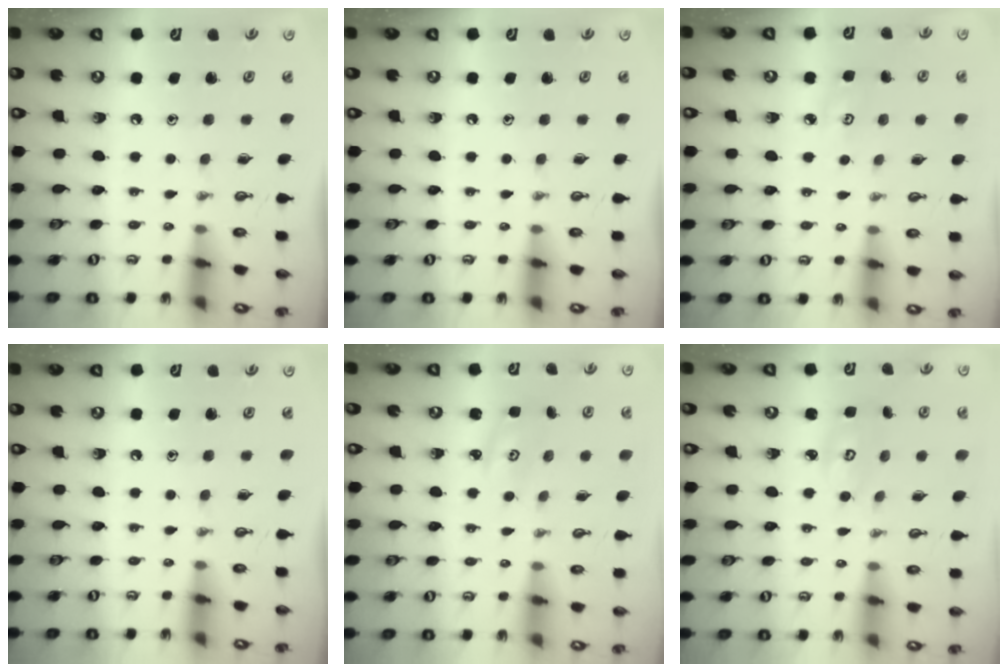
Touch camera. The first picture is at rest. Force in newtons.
{"total": 0.0}
{"total": 3.9, "press": 3.9, "slide": 0.4}
{"total": 0.0}
{"total": 3.0, "press": 2.9, "slide": 0.4}
{"total": 4.6, "press": 4.5, "slide": 0.5}